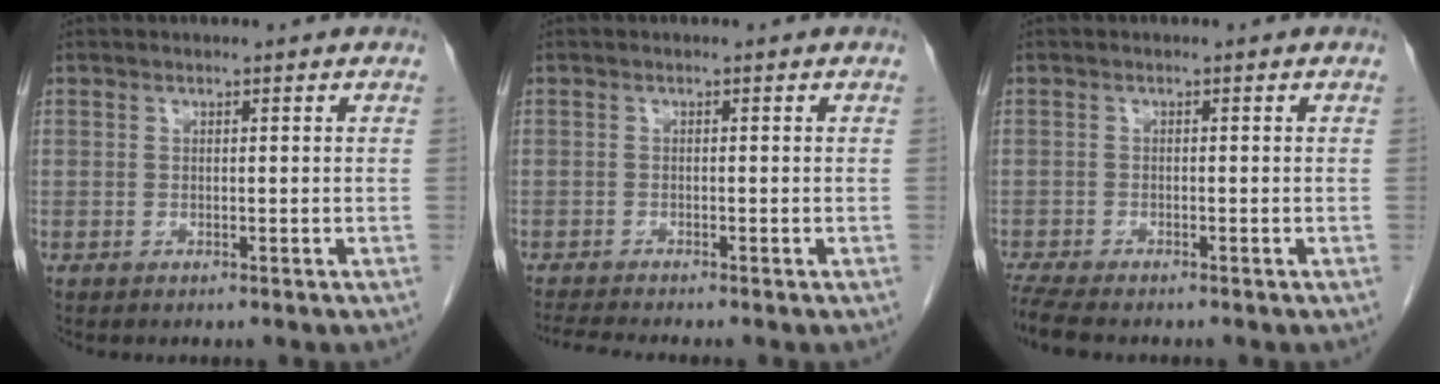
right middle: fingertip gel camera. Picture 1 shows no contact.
{"total": 3.3, "force": [-3.0, -0.8, 1.1], "torque": [-0.024, -0.016, -0.054]}
{"total": 5.2, "force": [-4.5, 0.9, 2.5], "torque": [-0.052, -0.015, -0.077]}